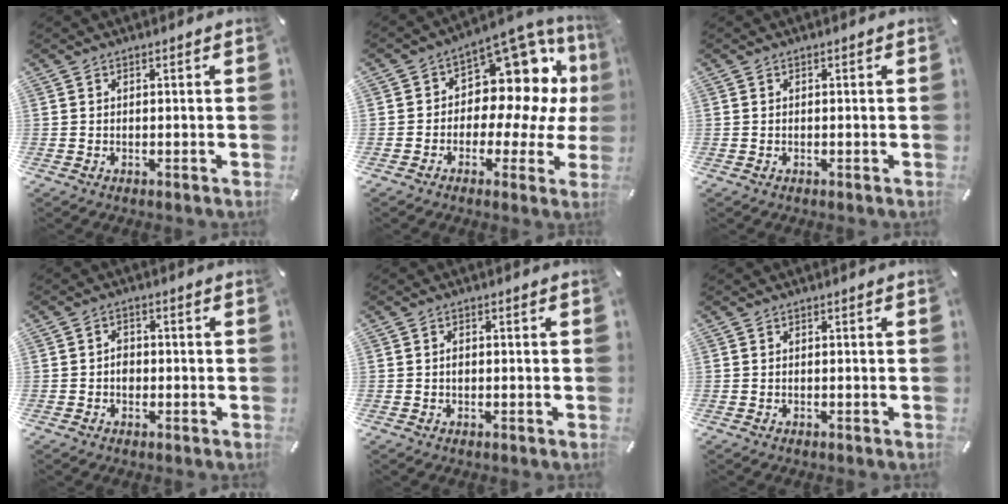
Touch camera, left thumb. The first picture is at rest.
{"total": 12.0, "force": [4.2, 8.4, 7.5], "torque": [-0.106, -0.051, 0.077]}
{"total": 0.0}
{"total": 2.6, "force": [-0.4, 2.1, 1.4], "torque": [-0.028, 0.006, -0.010]}
{"total": 1.2, "force": [-0.1, 0.8, 0.9], "torque": [-0.018, 0.002, -0.003]}
{"total": 0.0}